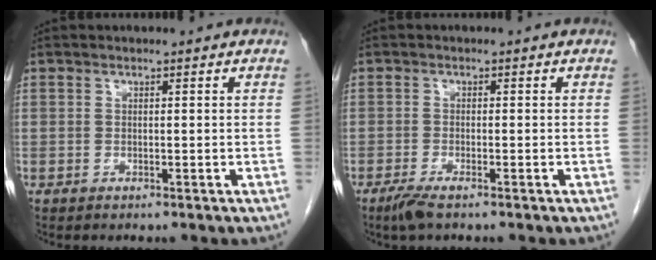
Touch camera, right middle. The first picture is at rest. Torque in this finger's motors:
{"motor_torque": [-0.24, -0.19, -0.05, 0.00]}